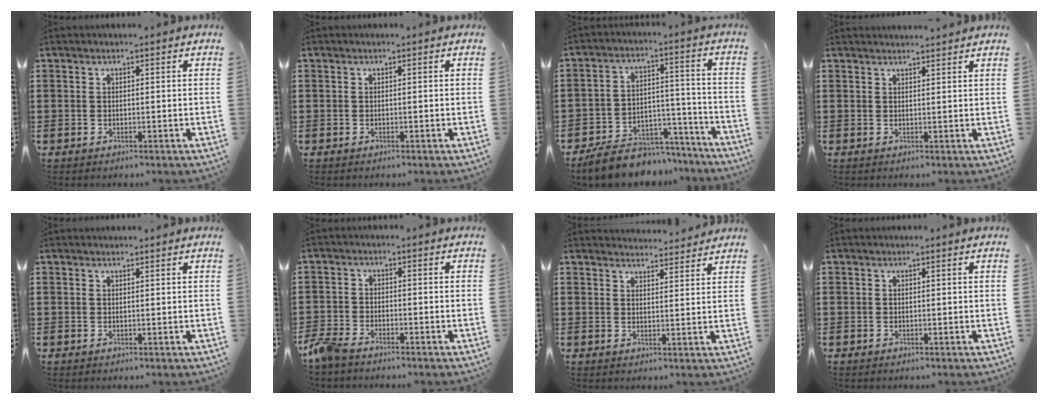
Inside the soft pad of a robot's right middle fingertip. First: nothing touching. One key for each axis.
{"total": 0.0}
{"total": 7.7, "fx": -7.1, "fy": 2.5, "fz": 1.6, "tx": -0.022, "ty": 0.028, "tz": -0.136}
{"total": 1.5, "fx": 1.5, "fy": -0.2, "fz": 0.0, "tx": -0.003, "ty": -0.001, "tz": 0.030}
{"total": 0.7, "fx": 0.7, "fy": 0.0, "fz": -0.1, "tx": -0.001, "ty": -0.003, "tz": 0.014}
{"total": 3.4, "fx": -3.0, "fy": 0.8, "fz": 1.3, "tx": -0.051, "ty": -0.006, "tz": -0.070}
{"total": 3.2, "fx": 3.1, "fy": 0.1, "fz": -0.5, "tx": 0.008, "ty": -0.019, "tz": 0.058}
{"total": 0.0}